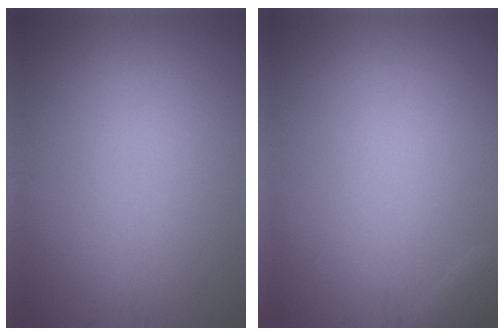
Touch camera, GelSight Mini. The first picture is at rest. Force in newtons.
{"total": 0.6, "press": 0.5, "slide": 0.1}